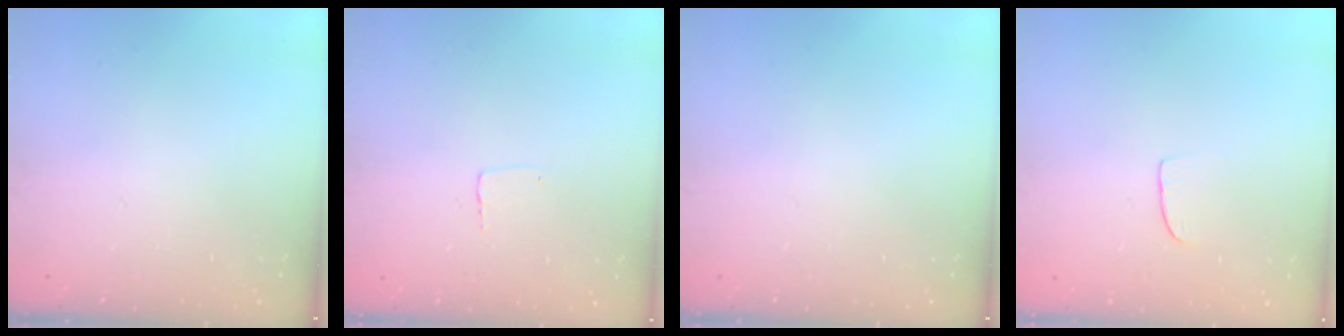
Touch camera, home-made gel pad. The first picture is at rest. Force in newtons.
{"total": 2.3, "press": 2.3, "slide": 0.1}
{"total": 0.0}
{"total": 5.4, "press": 5.3, "slide": 0.4}